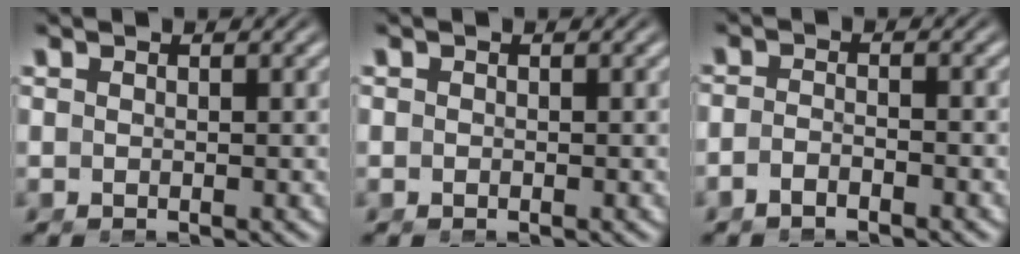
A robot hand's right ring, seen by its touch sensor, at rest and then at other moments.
{"total": 0.0}
{"total": 1.9, "force": [-1.8, 0.1, 0.7], "torque": [-0.015, -0.006, -0.032]}